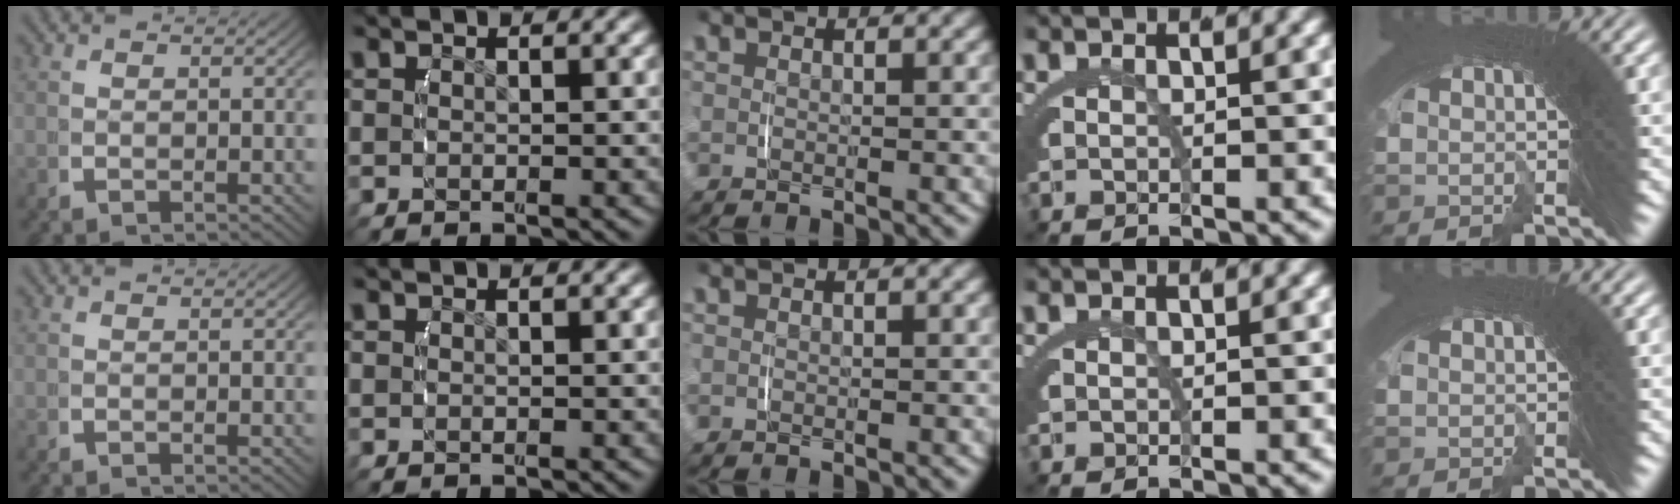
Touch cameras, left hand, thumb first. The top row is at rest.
{}